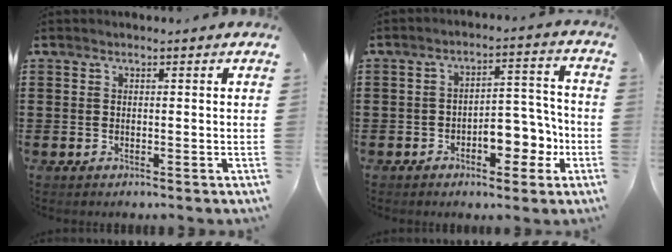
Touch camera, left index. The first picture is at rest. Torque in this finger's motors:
{"motor_torque": [0.48, 0.29, 0.25, 0.08]}